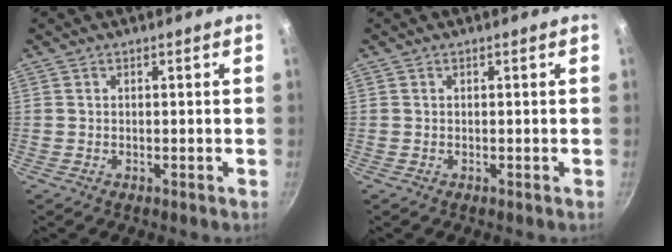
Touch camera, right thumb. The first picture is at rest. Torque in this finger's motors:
{"motor_torque": [0.00, 0.00, 0.00, 0.00, 0.00]}